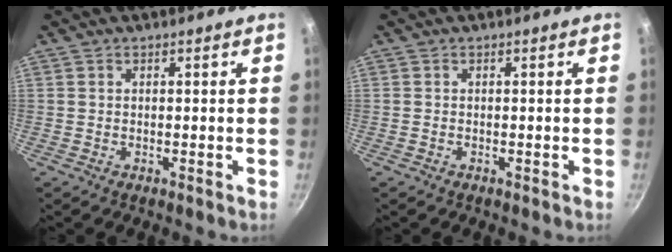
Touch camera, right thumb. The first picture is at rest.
{"total": 0.0}